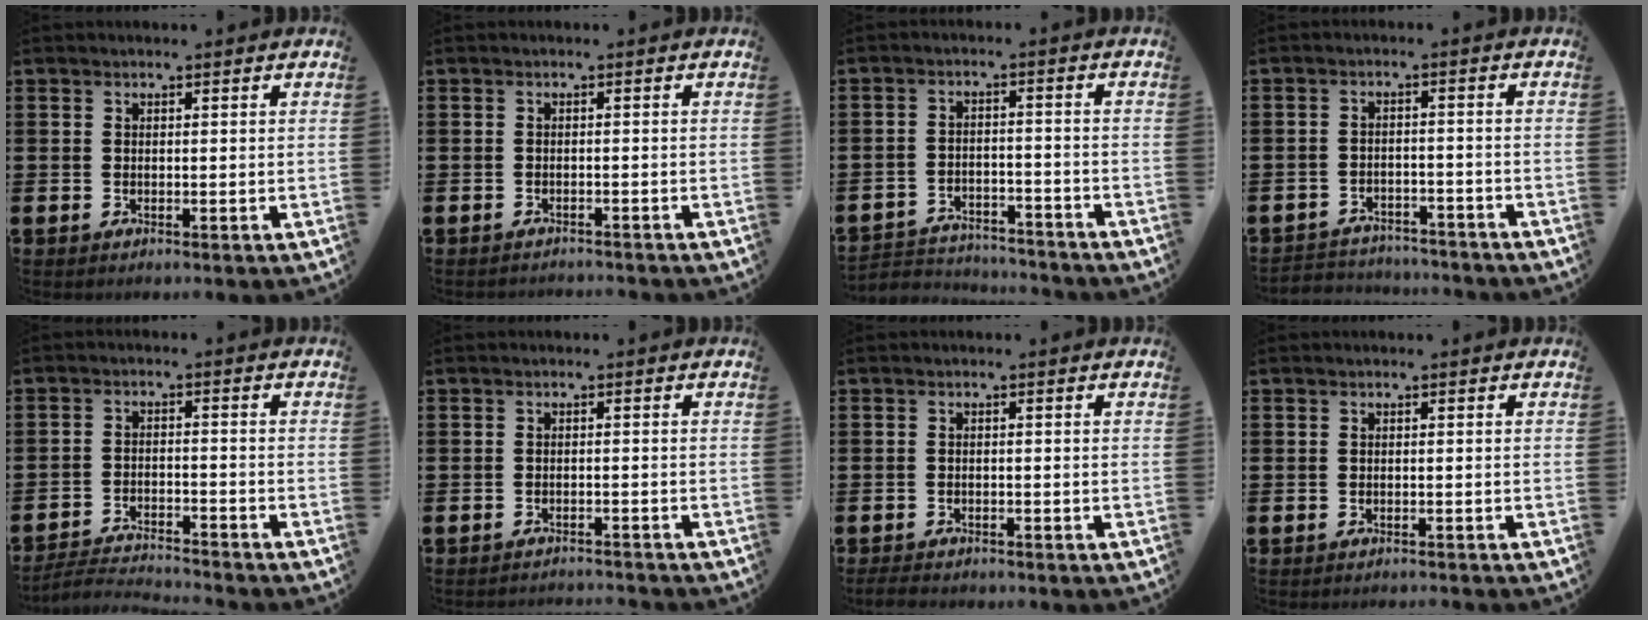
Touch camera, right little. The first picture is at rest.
{"total": 0.9, "force": [-0.9, -0.1, -0.1], "torque": [-0.001, 0.001, -0.019]}
{"total": 3.3, "force": [-3.3, 0.6, 0.0], "torque": [-0.007, 0.006, -0.071]}
{"total": 2.7, "force": [-2.7, 0.5, -0.3], "torque": [-0.004, 0.001, -0.059]}
{"total": 3.1, "force": [-3.1, 0.0, 0.2], "torque": [-0.007, 0.002, -0.066]}
{"total": 1.3, "force": [-1.3, -0.1, -0.1], "torque": [-0.001, 0.003, -0.028]}
{"total": 1.3, "force": [-1.2, 0.3, 0.4], "torque": [-0.010, 0.003, -0.026]}
{"total": 0.5, "force": [-0.5, -0.1, 0.0], "torque": [0.009, -0.005, -0.012]}